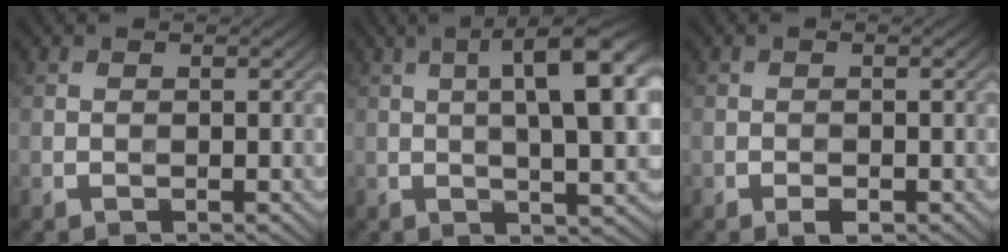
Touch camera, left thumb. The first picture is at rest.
{"total": 11.8, "force": [2.5, 3.1, 11.1], "torque": [-0.153, 0.013, 0.032]}
{"total": 1.5, "force": [-0.9, 0.6, 1.1], "torque": [-0.016, -0.002, -0.015]}